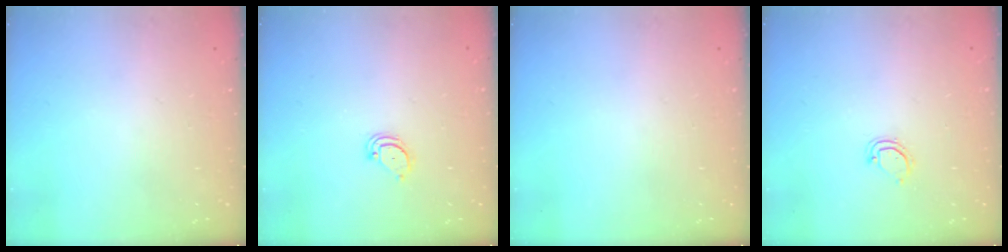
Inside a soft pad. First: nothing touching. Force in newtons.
{"total": 2.6, "press": 2.6, "slide": 0.2}
{"total": 0.0}
{"total": 3.9, "press": 3.9, "slide": 0.3}